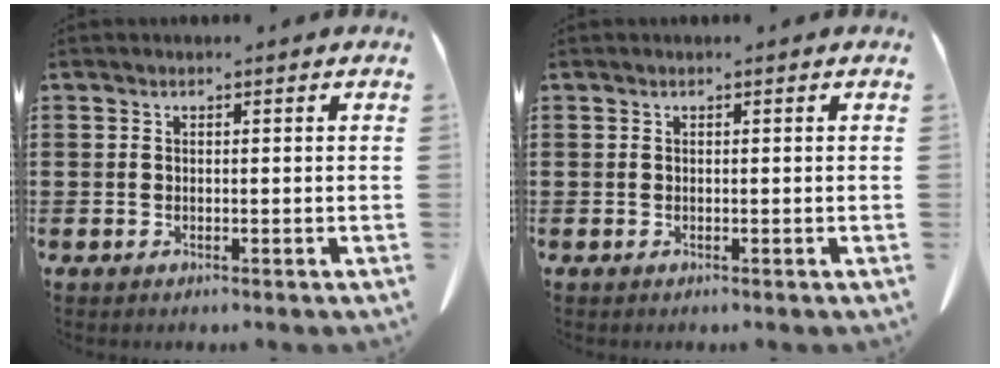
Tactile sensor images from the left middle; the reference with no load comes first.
{"total": 0.0}